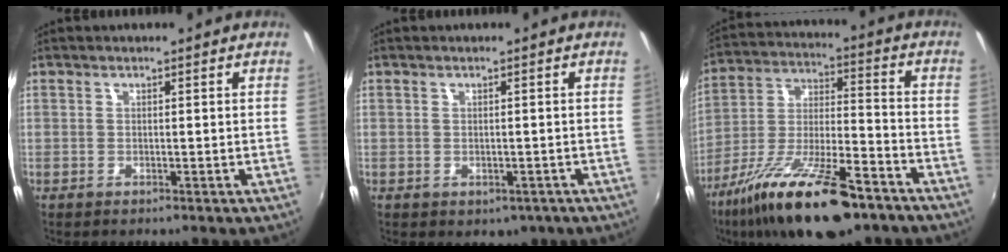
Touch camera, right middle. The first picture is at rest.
{"total": 3.1, "force": [-1.3, 2.3, 1.6], "torque": [-0.028, -0.008, -0.012]}
{"total": 21.5, "force": [-13.7, 6.7, 15.2], "torque": [-0.286, -0.033, -0.232]}